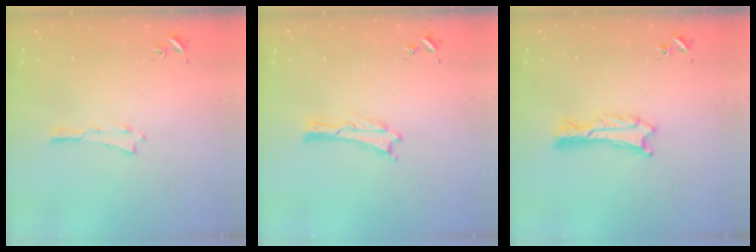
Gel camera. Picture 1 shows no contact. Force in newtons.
{"total": 0.0}
{"total": 1.2, "press": 1.2, "slide": 0.1}